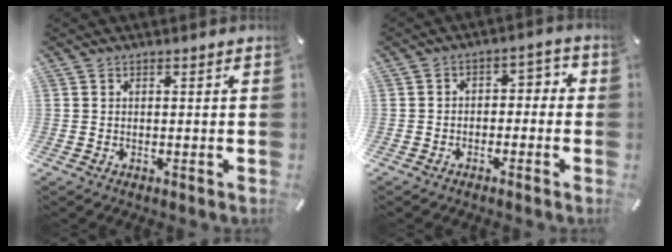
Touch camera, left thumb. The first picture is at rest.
{"total": 4.1, "force": [-3.0, 2.5, 1.3], "torque": [-0.021, 0.022, -0.060]}